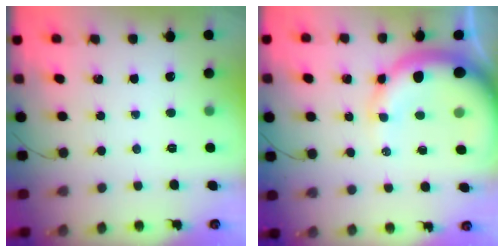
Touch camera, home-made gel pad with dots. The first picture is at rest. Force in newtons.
{"total": 14.2, "press": 13.9, "slide": 3.0}